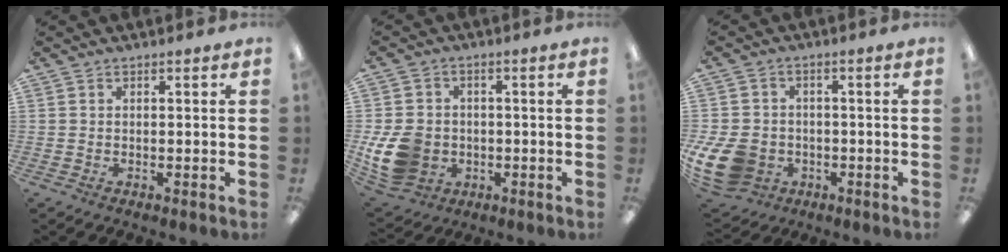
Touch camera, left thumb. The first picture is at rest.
{"total": 12.1, "force": [-2.2, 9.9, 6.7], "torque": [-0.148, 0.012, -0.036]}
{"total": 11.7, "force": [-4.0, 9.0, 6.4], "torque": [-0.147, 0.023, -0.069]}